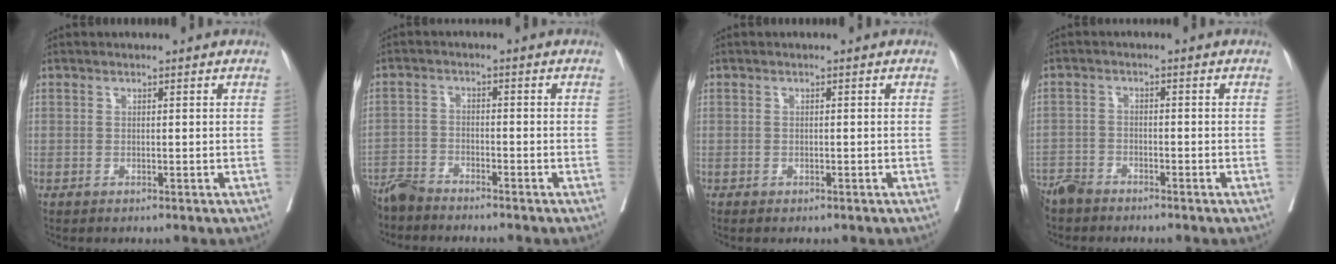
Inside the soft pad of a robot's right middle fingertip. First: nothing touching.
{"total": 5.7, "force": [-5.5, 0.7, 1.3], "torque": [-0.015, -0.016, -0.103]}
{"total": 0.8, "force": [-0.6, 0.4, 0.4], "torque": [-0.007, -0.002, -0.009]}
{"total": 4.1, "force": [-3.8, 1.1, 0.9], "torque": [-0.015, -0.008, -0.076]}